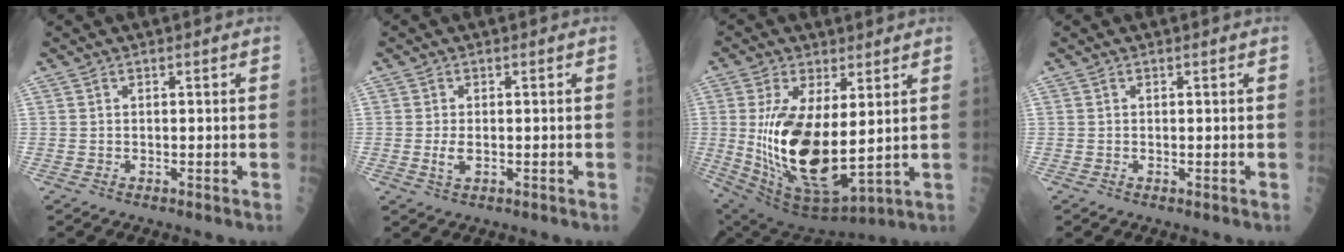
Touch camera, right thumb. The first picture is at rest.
{"total": 2.4, "force": [-0.4, 1.1, 2.1], "torque": [-0.040, -0.002, -0.005]}
{"total": 20.6, "force": [1.0, 8.9, 18.5], "torque": [-0.361, -0.031, 0.044]}
{"total": 0.0}